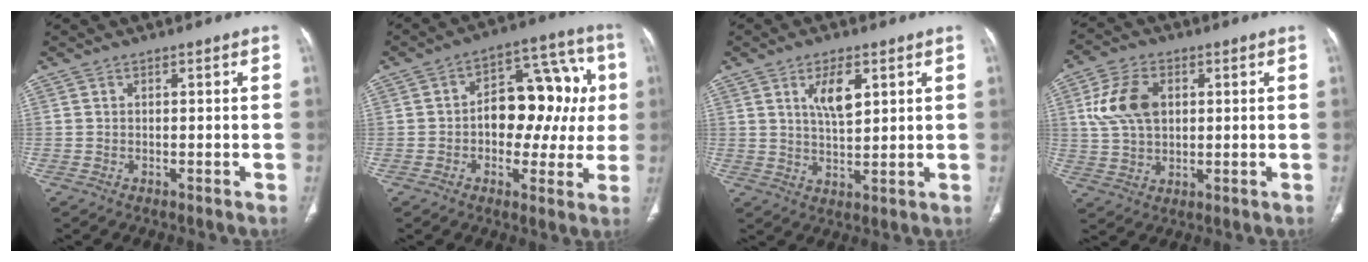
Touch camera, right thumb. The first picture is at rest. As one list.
[{"total": 16.7, "force": [0.7, 10.4, 13.1], "torque": [-0.120, 0.045, 0.008]}, {"total": 6.6, "force": [2.8, 2.8, 5.3], "torque": [-0.086, -0.020, 0.054]}, {"total": 10.1, "force": [2.3, 6.8, 7.1], "torque": [-0.130, -0.001, 0.045]}]